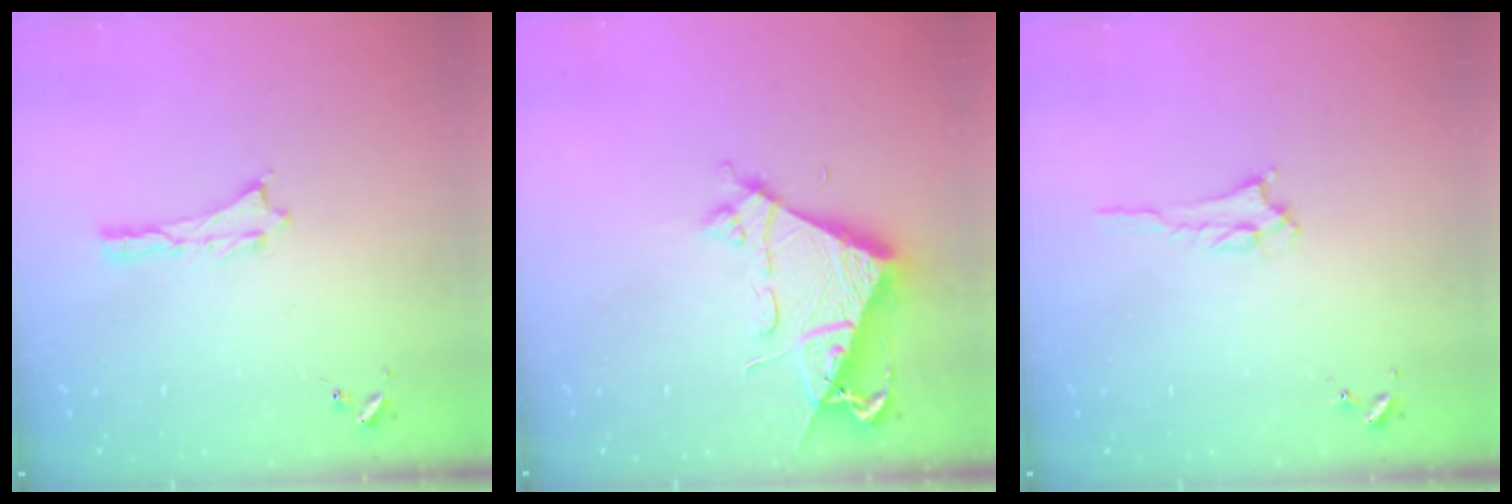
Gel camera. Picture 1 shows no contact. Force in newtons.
{"total": 6.6, "press": 6.5, "slide": 0.6}
{"total": 2.2, "press": 2.2, "slide": 0.3}